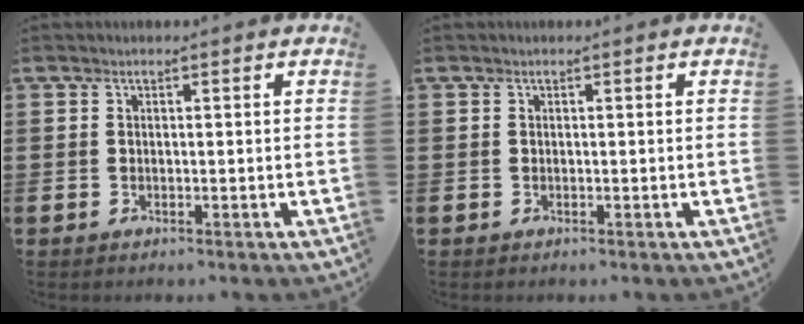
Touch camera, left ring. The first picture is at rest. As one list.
[{"total": 0.0}]